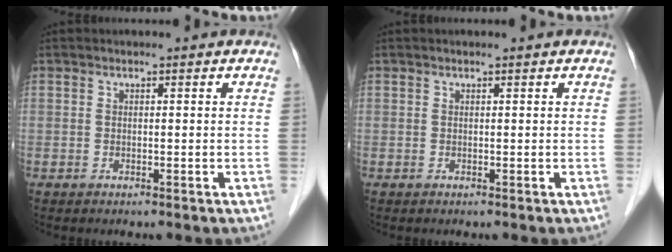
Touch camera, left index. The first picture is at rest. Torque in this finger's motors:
{"motor_torque": [0.10, -0.01, -0.01, -0.01]}